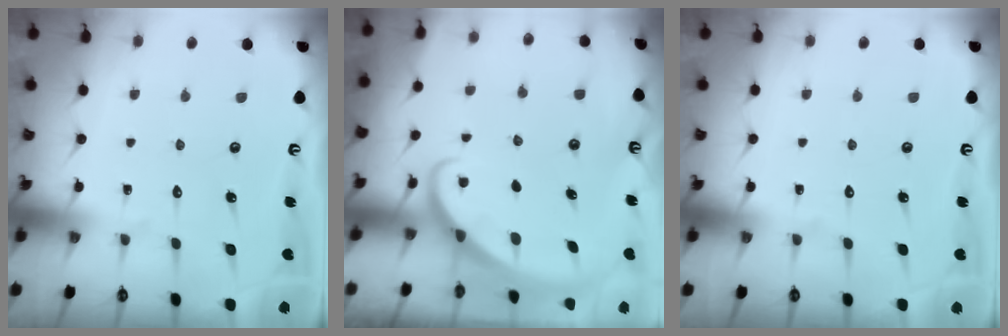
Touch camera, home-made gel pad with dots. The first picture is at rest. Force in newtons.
{"total": 2.3, "press": 2.3, "slide": 0.1}
{"total": 0.0}